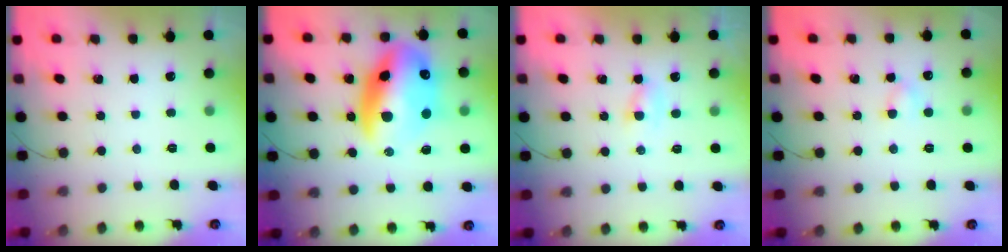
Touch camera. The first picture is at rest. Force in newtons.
{"total": 20.6, "press": 20.0, "slide": 5.1}
{"total": 1.6, "press": 1.4, "slide": 0.7}
{"total": 3.0, "press": 2.8, "slide": 1.1}